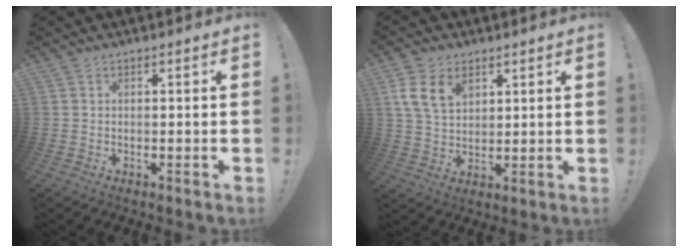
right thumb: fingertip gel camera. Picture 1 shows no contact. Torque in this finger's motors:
{"motor_torque": [1.22, 1.22, 0.00, 0.00, 0.00]}